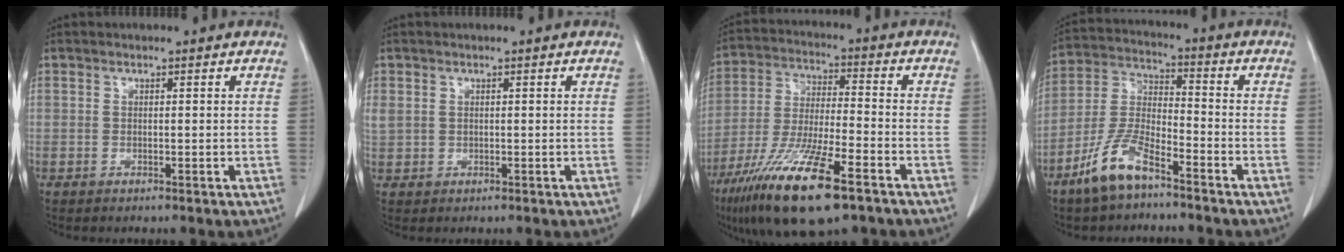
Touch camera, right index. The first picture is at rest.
{"total": 2.3, "force": [0.8, 1.9, 1.0], "torque": [-0.039, 0.016, 0.024]}
{"total": 17.3, "force": [-10.5, 2.7, 13.5], "torque": [-0.267, -0.041, -0.188]}
{"total": 9.6, "force": [-6.6, 2.6, 6.4], "torque": [-0.147, -0.009, -0.135]}